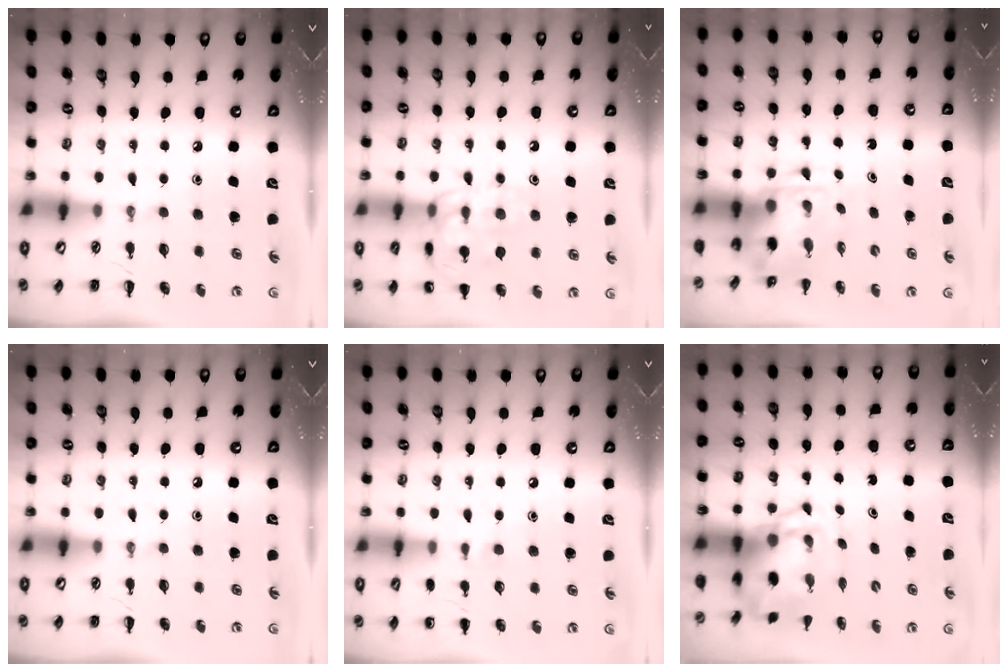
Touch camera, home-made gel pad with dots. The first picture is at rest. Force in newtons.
{"total": 13.5, "press": 13.5, "slide": 0.6}
{"total": 3.9, "press": 3.8, "slide": 0.7}
{"total": 0.0}
{"total": 5.0, "press": 4.7, "slide": 1.7}
{"total": 5.6, "press": 5.6, "slide": 0.8}